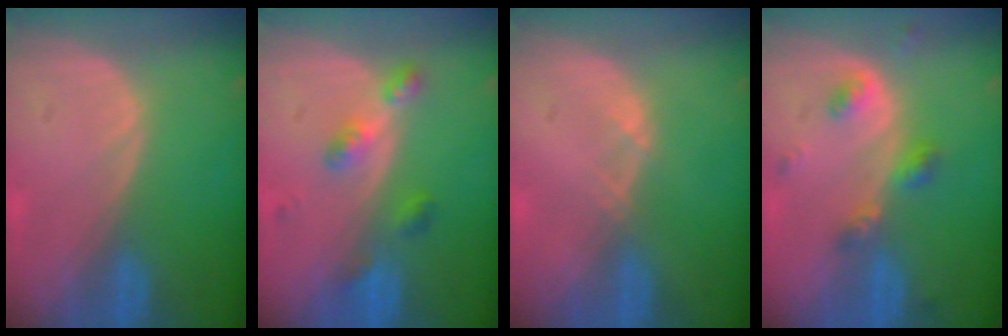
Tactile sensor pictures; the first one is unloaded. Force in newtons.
{"total": 4.7, "press": 4.2, "slide": 2.0}
{"total": 0.8, "press": 0.8, "slide": 0.1}
{"total": 4.7, "press": 4.2, "slide": 2.1}